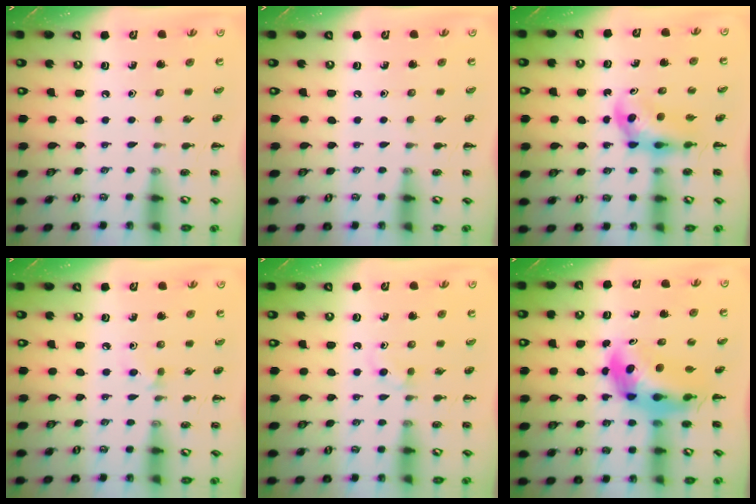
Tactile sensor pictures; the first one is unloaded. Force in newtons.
{"total": 0.0}
{"total": 4.7, "press": 4.6, "slide": 0.9}
{"total": 5.2, "press": 4.8, "slide": 2.0}
{"total": 2.6, "press": 2.3, "slide": 1.2}
{"total": 6.6, "press": 6.2, "slide": 2.2}